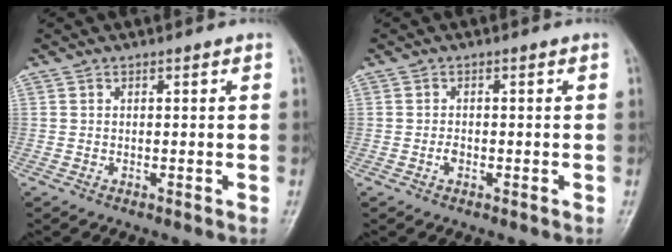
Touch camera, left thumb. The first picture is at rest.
{"total": 1.4, "force": [-0.4, 1.0, 0.9], "torque": [-0.010, 0.002, -0.010]}